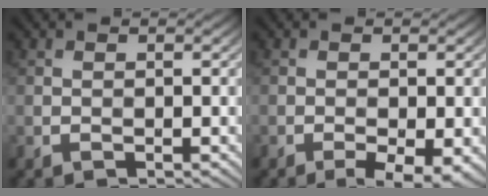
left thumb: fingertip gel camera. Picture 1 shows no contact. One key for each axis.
{"total": 3.7, "fx": -1.9, "fy": 0.9, "fz": 3.1, "tx": -0.050, "ty": -0.002, "tz": -0.024}